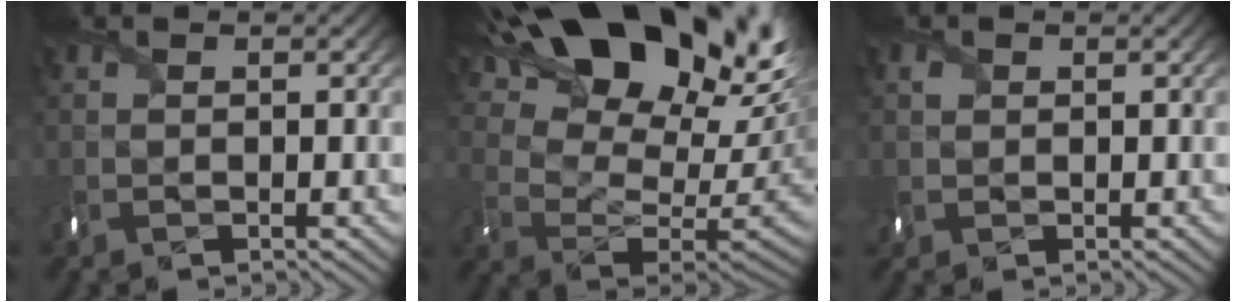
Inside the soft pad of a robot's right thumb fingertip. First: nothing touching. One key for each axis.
{"total": 23.4, "fx": 13.6, "fy": 11.2, "fz": 15.4, "tx": -0.243, "ty": 0.054, "tz": 0.221}
{"total": 1.7, "fx": 0.5, "fy": 1.5, "fz": 0.6, "tx": -0.014, "ty": 0.000, "tz": 0.008}